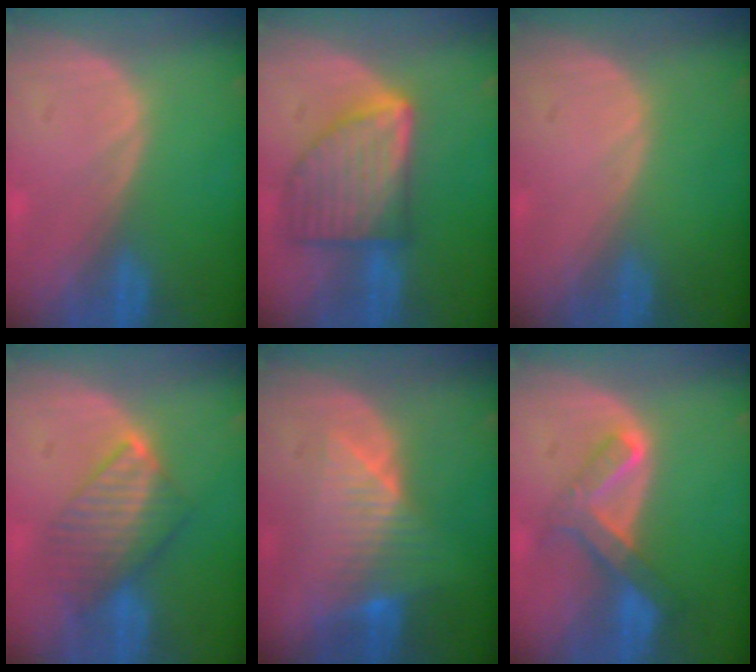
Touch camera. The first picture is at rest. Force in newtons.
{"total": 9.1, "press": 9.1, "slide": 0.4}
{"total": 0.0}
{"total": 6.6, "press": 6.6, "slide": 0.9}
{"total": 7.9, "press": 6.9, "slide": 3.8}
{"total": 6.6, "press": 5.8, "slide": 3.0}